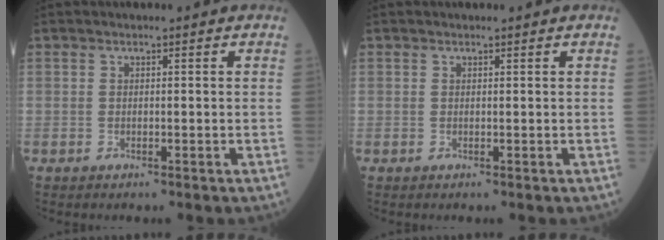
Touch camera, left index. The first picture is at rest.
{"total": 0.0}